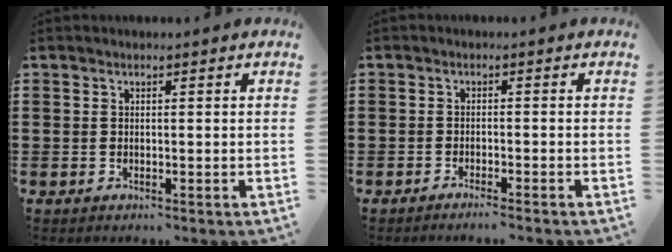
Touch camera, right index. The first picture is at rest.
{"total": 1.5, "force": [-1.3, -0.4, 0.4], "torque": [-0.008, -0.002, -0.025]}